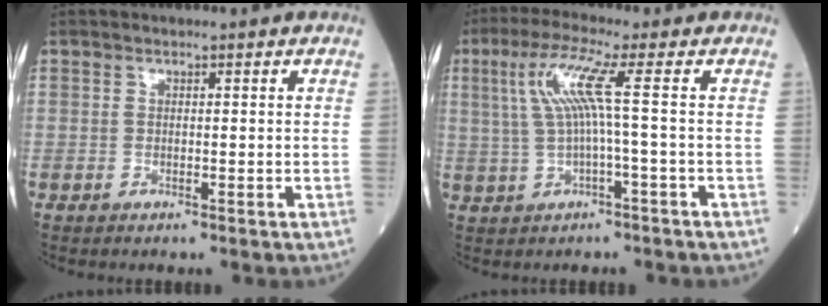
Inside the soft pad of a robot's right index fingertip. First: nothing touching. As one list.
[{"total": 6.5, "force": [1.0, -1.0, 6.4], "torque": [-0.134, 0.018, 0.029]}]